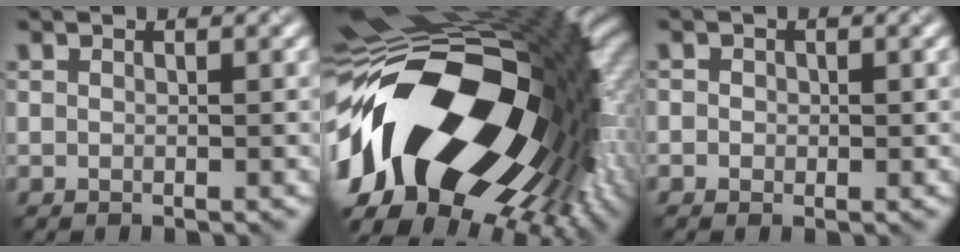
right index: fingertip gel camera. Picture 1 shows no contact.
{"total": 22.1, "force": [-4.4, 11.4, 18.4], "torque": [-0.364, -0.054, -0.083]}
{"total": 0.9, "force": [0.0, 0.8, 0.2], "torque": [-0.002, -0.006, -0.005]}